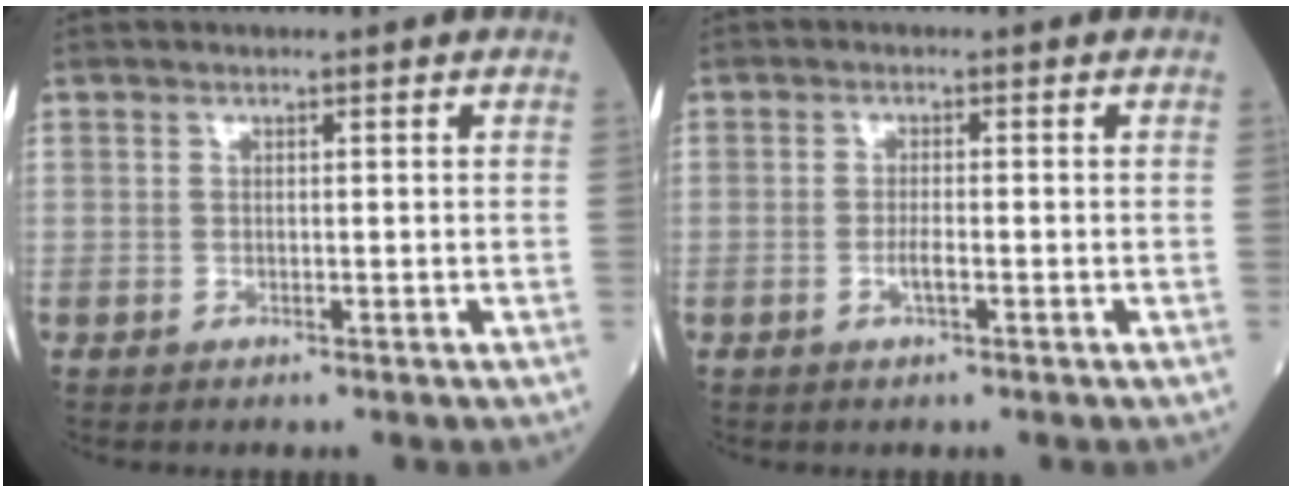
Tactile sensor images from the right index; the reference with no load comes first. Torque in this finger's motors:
{"motor_torque": [0.19, -0.05, 0.19, 0.05]}